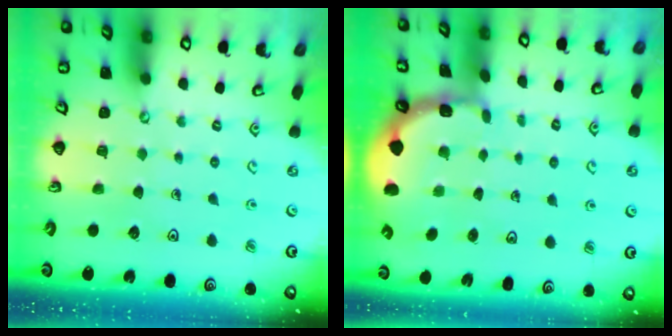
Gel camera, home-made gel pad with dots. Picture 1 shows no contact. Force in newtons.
{"total": 1.4, "press": 1.4, "slide": 0.0}